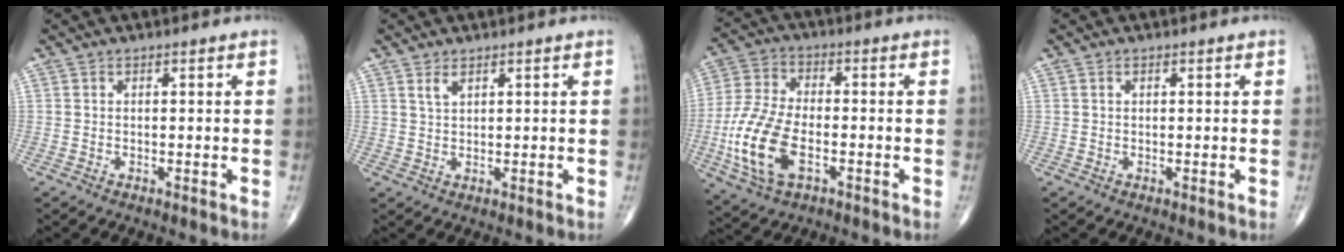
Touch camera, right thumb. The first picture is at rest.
{"total": 2.1, "force": [1.3, 0.9, 1.4], "torque": [-0.027, -0.005, 0.031]}
{"total": 14.6, "force": [-4.0, 7.7, 11.7], "torque": [-0.255, 0.011, -0.077]}
{"total": 0.5, "force": [0.2, 0.3, 0.4], "torque": [-0.009, 0.003, 0.004]}